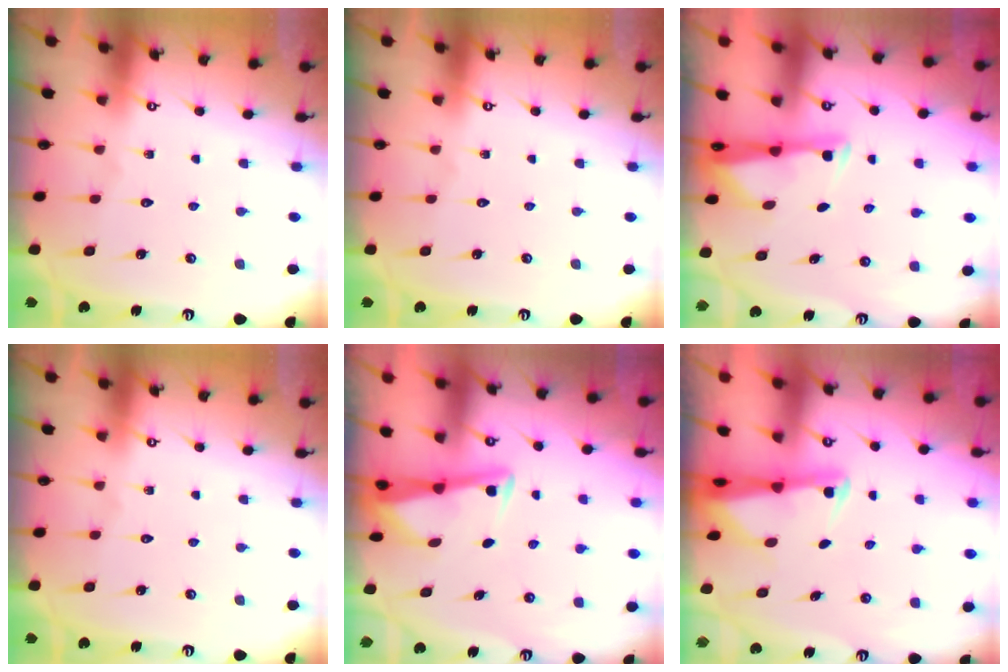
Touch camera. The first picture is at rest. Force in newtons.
{"total": 0.0}
{"total": 2.8, "press": 2.7, "slide": 0.4}
{"total": 0.0}
{"total": 3.1, "press": 3.1, "slide": 0.4}
{"total": 2.6, "press": 2.6, "slide": 0.5}